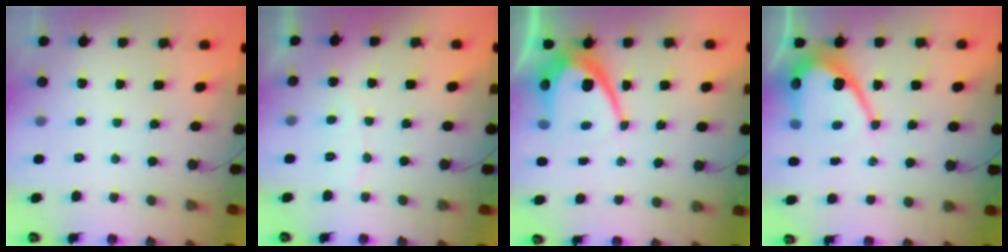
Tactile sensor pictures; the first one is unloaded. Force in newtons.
{"total": 5.4, "press": 5.4, "slide": 0.4}
{"total": 10.7, "press": 10.6, "slide": 0.9}
{"total": 11.7, "press": 11.7, "slide": 1.2}